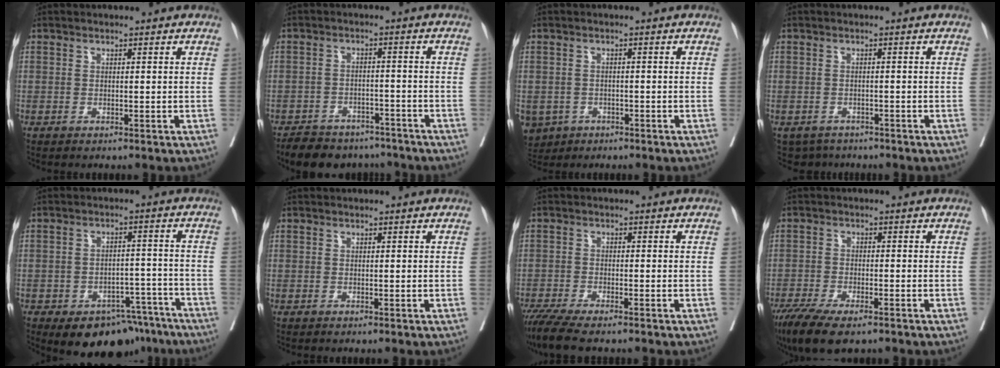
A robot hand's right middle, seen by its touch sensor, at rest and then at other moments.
{"total": 11.2, "force": [-9.6, 4.8, 3.1], "torque": [-0.042, 0.010, -0.130]}
{"total": 6.7, "force": [-3.5, 5.4, 1.9], "torque": [-0.046, 0.001, -0.051]}
{"total": 3.7, "force": [-3.0, 2.1, 0.0], "torque": [0.010, 0.002, -0.043]}
{"total": 12.1, "force": [-8.9, 6.6, 5.0], "torque": [-0.043, 0.028, -0.120]}
{"total": 0.0}
{"total": 7.4, "force": [-6.0, 0.9, 4.2], "torque": [-0.069, -0.017, -0.103]}
{"total": 10.6, "force": [-7.6, 3.2, 6.6], "torque": [-0.109, -0.019, -0.124]}